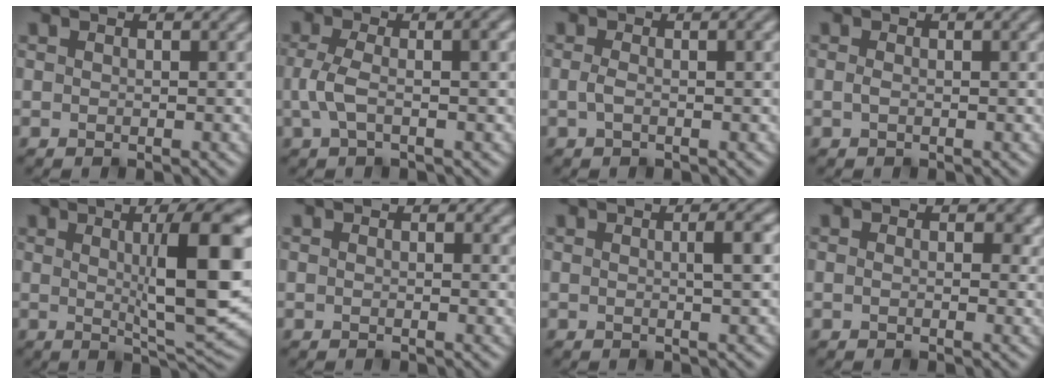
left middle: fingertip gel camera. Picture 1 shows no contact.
{"total": 4.5, "force": [0.0, 1.6, 4.2], "torque": [-0.091, 0.003, -0.005]}
{"total": 2.7, "force": [0.1, 1.0, 2.5], "torque": [-0.043, 0.004, -0.006]}
{"total": 1.3, "force": [0.1, 0.5, 1.2], "torque": [-0.025, 0.001, -0.001]}
{"total": 10.1, "force": [1.6, 1.9, 9.7], "torque": [-0.121, -0.002, 0.028]}
{"total": 0.6, "force": [0.3, 0.2, 0.5], "torque": [-0.004, -0.001, 0.004]}
{"total": 2.3, "force": [0.3, 0.5, 2.2], "torque": [-0.026, 0.007, 0.000]}
{"total": 1.9, "force": [0.4, 1.2, 1.4], "torque": [-0.015, -0.002, 0.004]}